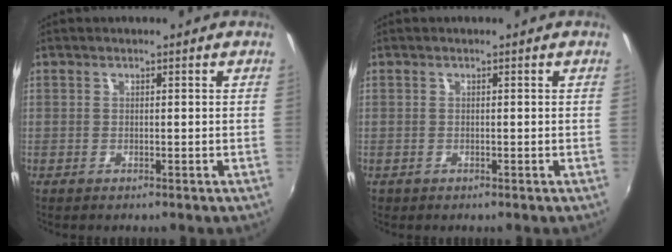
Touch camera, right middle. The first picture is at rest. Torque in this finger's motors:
{"motor_torque": [0.56, -0.34, -0.03, 0.00]}